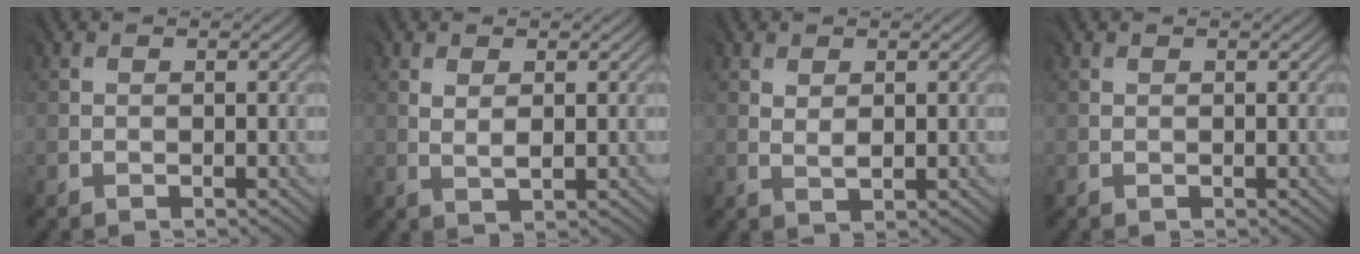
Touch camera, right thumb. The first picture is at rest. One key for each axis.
{"total": 1.8, "fx": 0.8, "fy": 0.7, "fz": 1.4, "tx": -0.031, "ty": -0.003, "tz": 0.020}
{"total": 1.7, "fx": 0.8, "fy": 0.9, "fz": 1.1, "tx": -0.023, "ty": -0.003, "tz": 0.019}
{"total": 0.0}